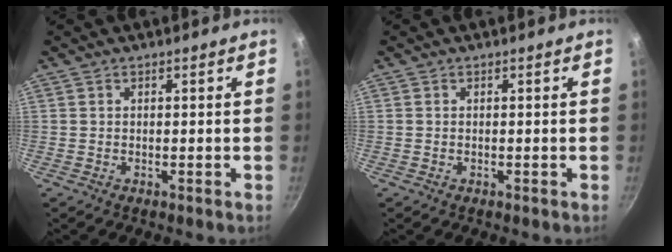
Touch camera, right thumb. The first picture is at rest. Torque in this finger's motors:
{"motor_torque": [-0.20, -0.04, -0.18, -0.08, -0.03]}